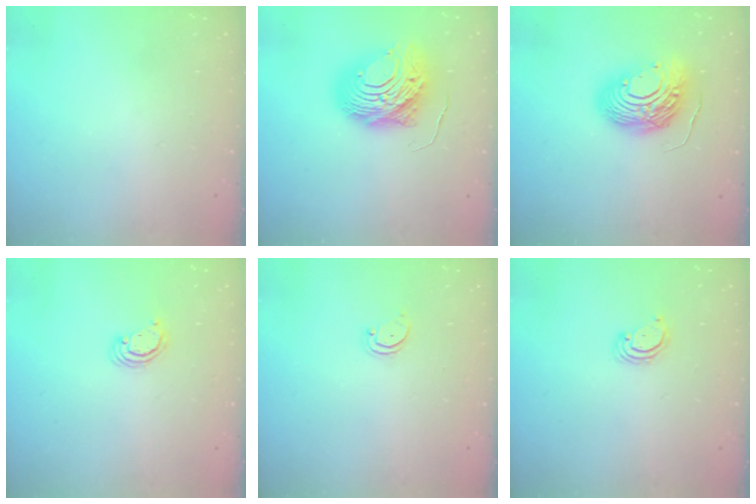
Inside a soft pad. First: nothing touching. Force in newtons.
{"total": 12.6, "press": 12.6, "slide": 1.3}
{"total": 13.0, "press": 13.0, "slide": 1.1}
{"total": 2.3, "press": 2.3, "slide": 0.2}
{"total": 1.8, "press": 1.7, "slide": 0.2}
{"total": 2.8, "press": 2.8, "slide": 0.2}